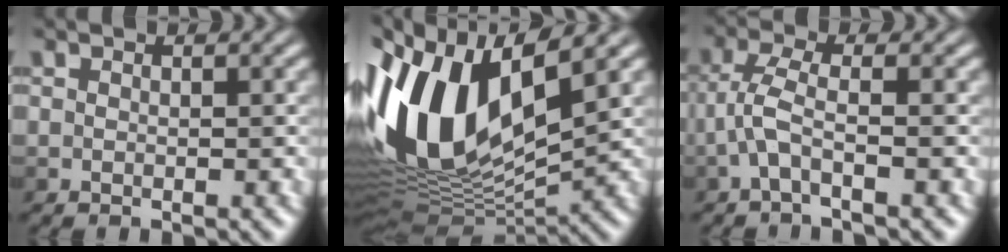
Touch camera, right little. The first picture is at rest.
{"total": 13.5, "force": [2.3, 6.9, 11.4], "torque": [-0.245, 0.016, 0.029]}
{"total": 3.8, "force": [-2.1, 0.7, 3.0], "torque": [-0.081, 0.009, -0.045]}